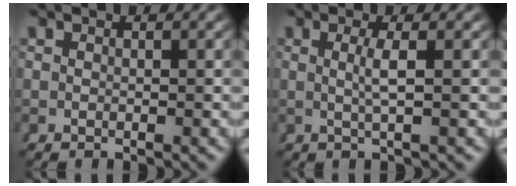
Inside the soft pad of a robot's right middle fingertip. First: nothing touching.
{"total": 1.7, "force": [0.0, -0.4, 1.7], "torque": [-0.034, -0.009, 0.005]}